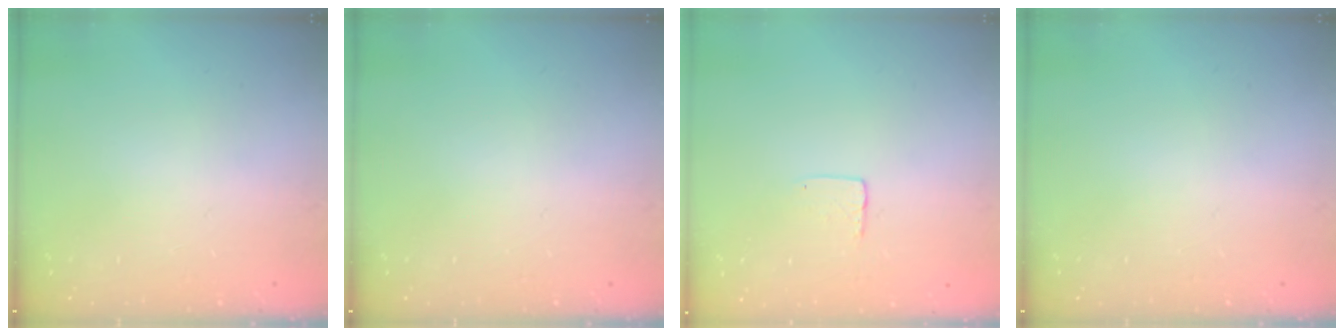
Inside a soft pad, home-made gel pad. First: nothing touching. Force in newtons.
{"total": 0.0}
{"total": 3.9, "press": 3.9, "slide": 0.3}
{"total": 0.0}